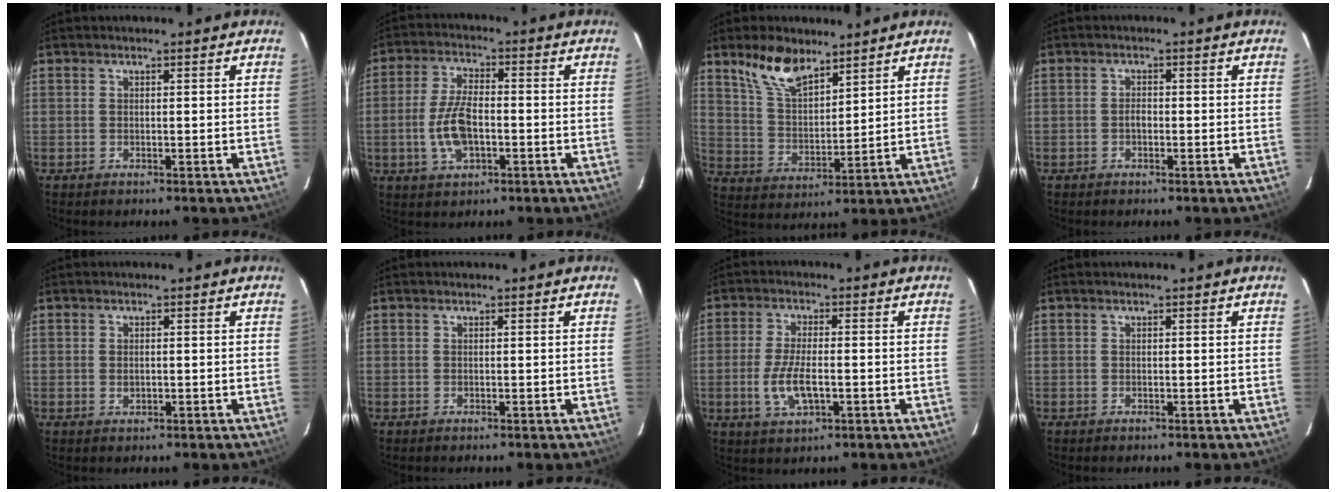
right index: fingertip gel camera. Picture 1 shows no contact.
{"total": 8.7, "force": [-2.1, 4.1, 7.4], "torque": [-0.156, 0.003, -0.037]}
{"total": 10.3, "force": [7.5, 4.4, 5.5], "torque": [-0.102, 0.009, 0.150]}
{"total": 1.2, "force": [-0.5, 0.7, 0.9], "torque": [-0.016, 0.005, -0.009]}
{"total": 1.3, "force": [-0.2, 0.9, 0.9], "torque": [-0.015, 0.000, -0.003]}
{"total": 0.0}
{"total": 7.3, "force": [-2.0, 2.9, 6.4], "torque": [-0.133, -0.008, -0.036]}
{"total": 0.0}